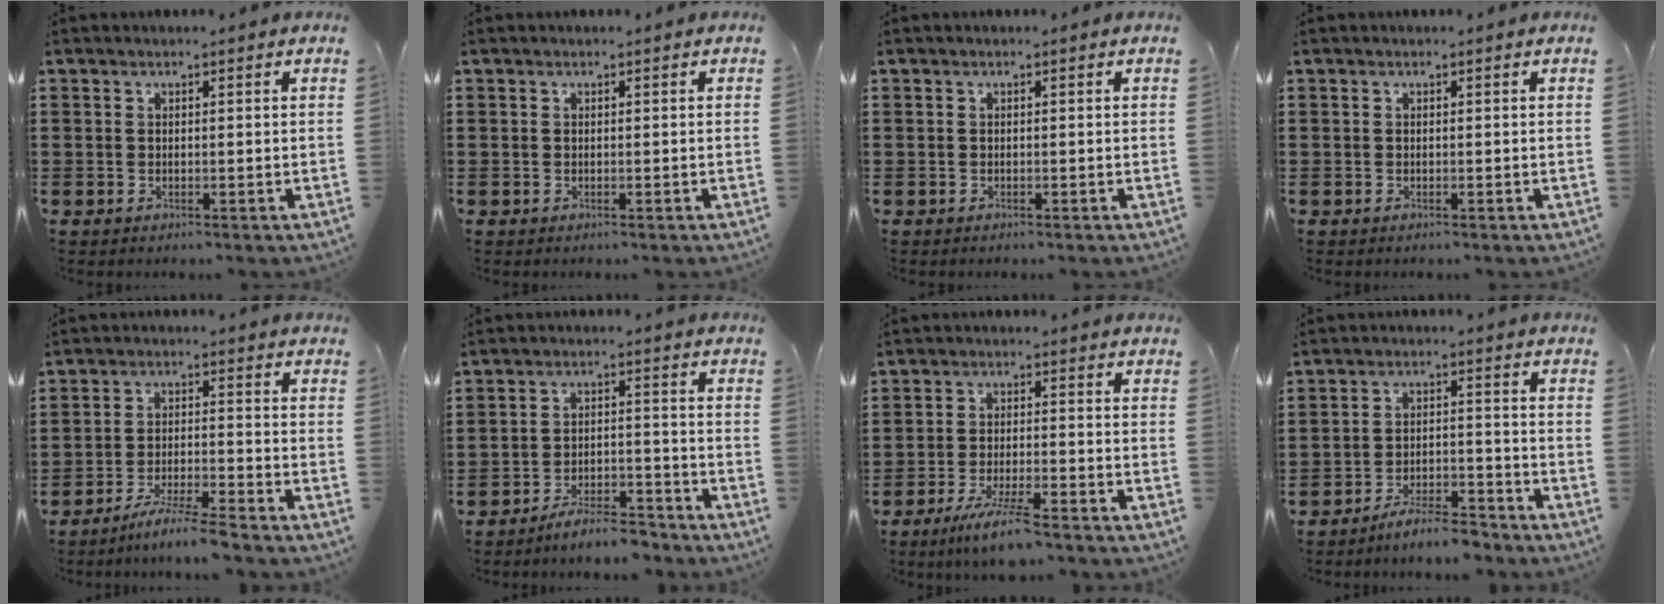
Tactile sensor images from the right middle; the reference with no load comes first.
{"total": 0.0}
{"total": 0.0}
{"total": 0.0}
{"total": 5.6, "force": [-5.1, -0.9, 2.2], "torque": [-0.048, -0.020, -0.098]}
{"total": 5.7, "force": [-5.4, 0.2, 1.6], "torque": [-0.025, 0.002, -0.103]}
{"total": 5.8, "force": [-4.6, 0.0, 3.5], "torque": [-0.074, -0.016, -0.085]}
{"total": 5.7, "force": [-5.5, 0.0, 1.7], "torque": [-0.034, -0.004, -0.107]}